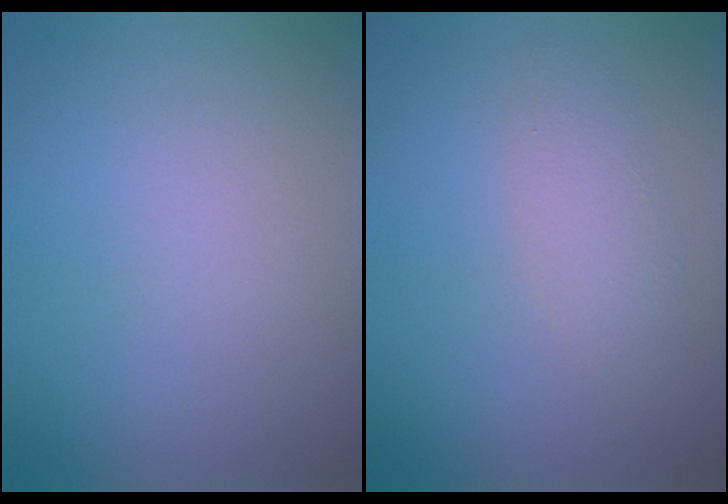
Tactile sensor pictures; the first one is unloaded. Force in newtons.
{"total": 1.8, "press": 1.8, "slide": 0.0}